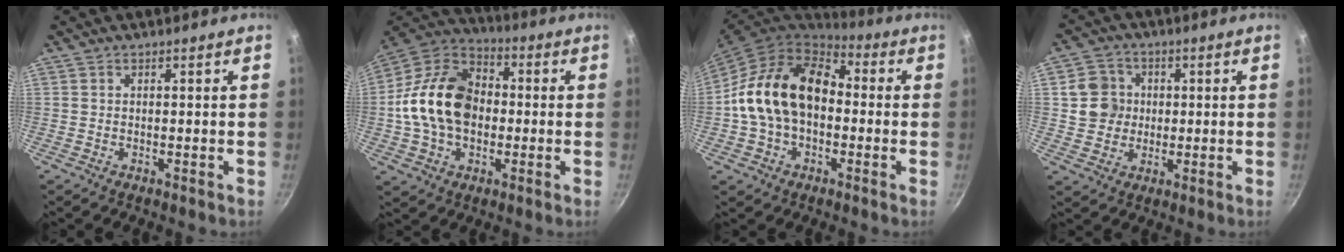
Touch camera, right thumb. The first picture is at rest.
{"total": 18.3, "force": [-0.8, 13.2, 12.6], "torque": [-0.194, 0.034, -0.027]}
{"total": 18.1, "force": [-0.3, 12.8, 12.8], "torque": [-0.205, 0.045, -0.018]}
{"total": 7.6, "force": [1.0, 7.1, 2.4], "torque": [-0.007, 0.009, 0.013]}